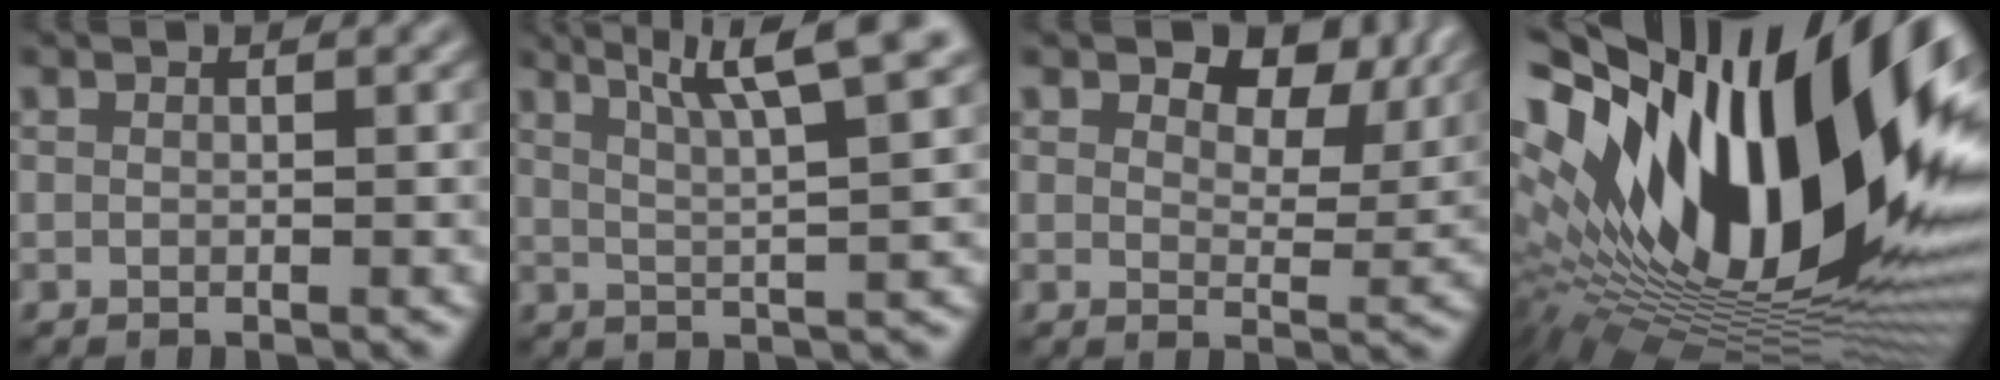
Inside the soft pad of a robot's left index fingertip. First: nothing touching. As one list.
[{"total": 7.0, "force": [4.5, 1.2, 5.2], "torque": [-0.073, 0.016, 0.057]}, {"total": 7.4, "force": [4.9, 3.7, 4.0], "torque": [-0.066, -0.003, 0.065]}, {"total": 21.0, "force": [4.9, 9.7, 18.0], "torque": [-0.315, 0.018, 0.057]}]